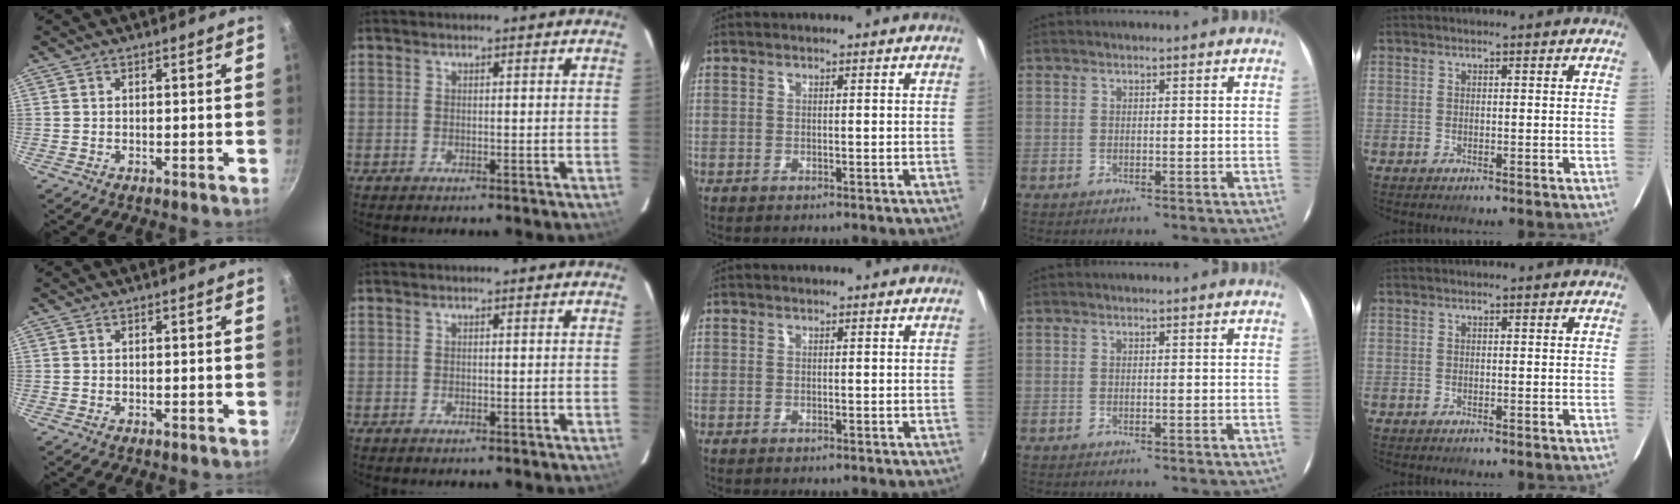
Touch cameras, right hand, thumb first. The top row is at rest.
{}